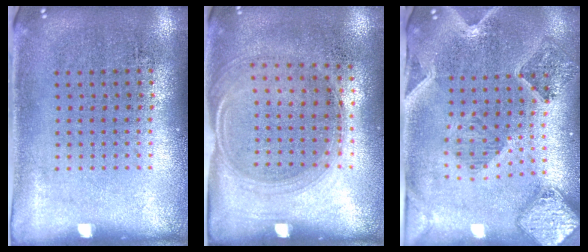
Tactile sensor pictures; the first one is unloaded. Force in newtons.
{"total": 1.5, "press": 1.3, "slide": 0.8}
{"total": 1.7, "press": 1.6, "slide": 0.4}